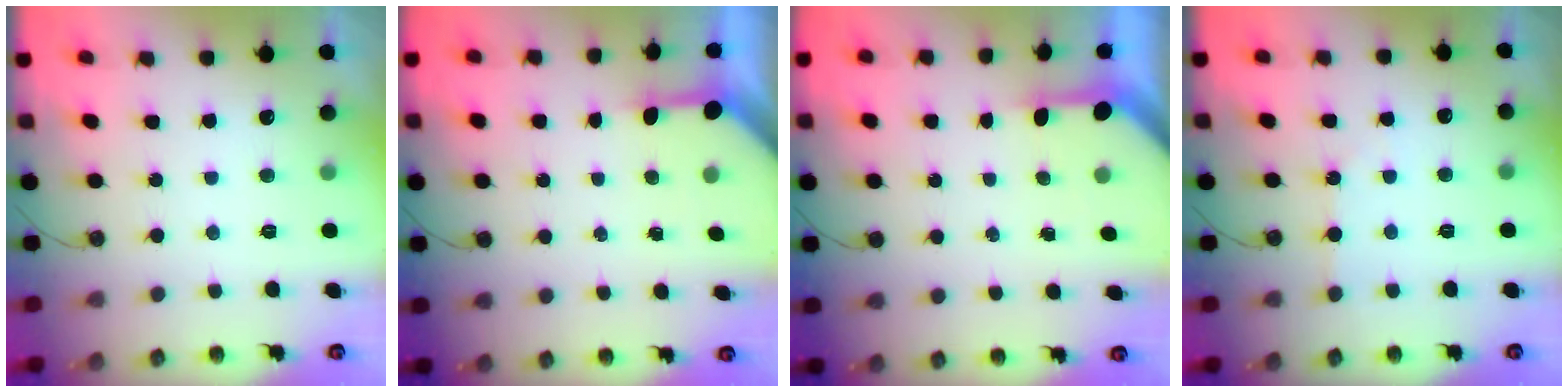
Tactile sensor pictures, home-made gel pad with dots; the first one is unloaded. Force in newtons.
{"total": 3.6, "press": 3.6, "slide": 0.4}
{"total": 3.2, "press": 3.2, "slide": 0.3}
{"total": 2.3, "press": 2.2, "slide": 0.4}